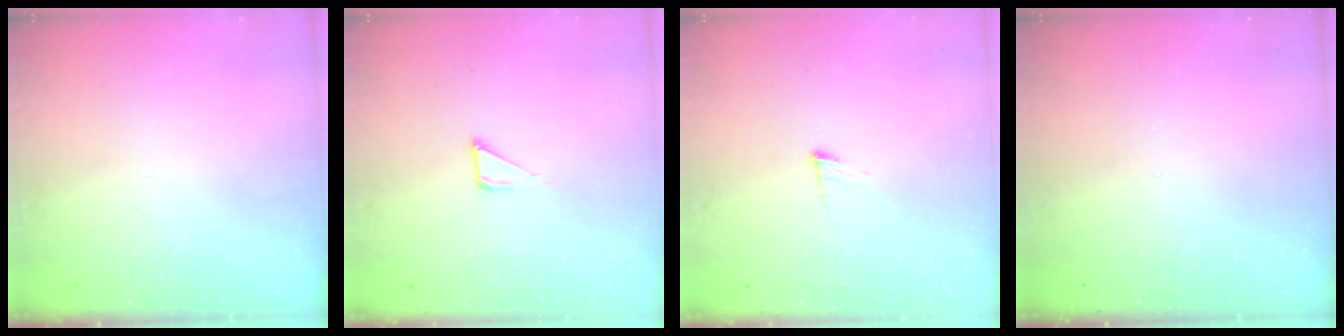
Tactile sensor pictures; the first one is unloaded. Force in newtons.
{"total": 3.1, "press": 3.1, "slide": 0.2}
{"total": 6.5, "press": 6.4, "slide": 1.4}
{"total": 0.0}